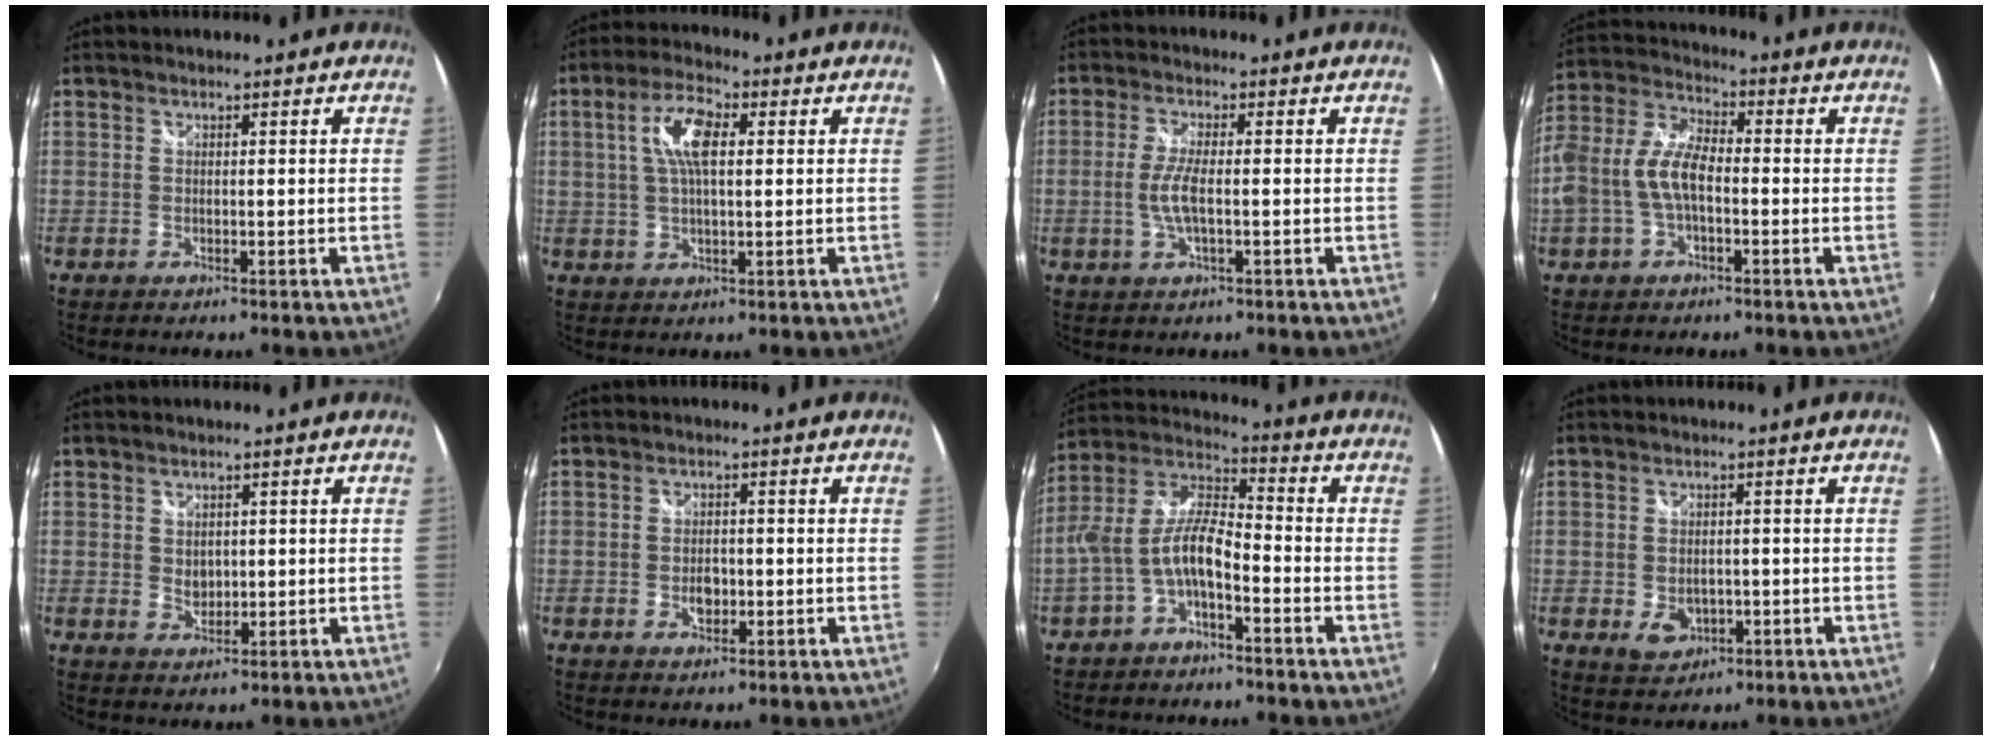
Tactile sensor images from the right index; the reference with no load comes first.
{"total": 8.0, "force": [1.8, 3.1, 7.1], "torque": [-0.138, 0.015, 0.032]}
{"total": 5.2, "force": [-0.9, 1.1, 5.0], "torque": [-0.102, -0.003, -0.017]}
{"total": 10.5, "force": [-2.3, 5.4, 8.7], "torque": [-0.191, 0.014, -0.044]}
{"total": 2.8, "force": [0.3, 2.3, 1.6], "torque": [-0.022, 0.000, 0.006]}
{"total": 3.1, "force": [-0.9, 2.1, 2.2], "torque": [-0.036, 0.000, -0.016]}
{"total": 9.6, "force": [-4.1, 3.3, 8.0], "torque": [-0.178, 0.014, -0.076]}
{"total": 5.2, "force": [-1.5, 3.9, 3.1], "torque": [-0.059, -0.006, -0.017]}